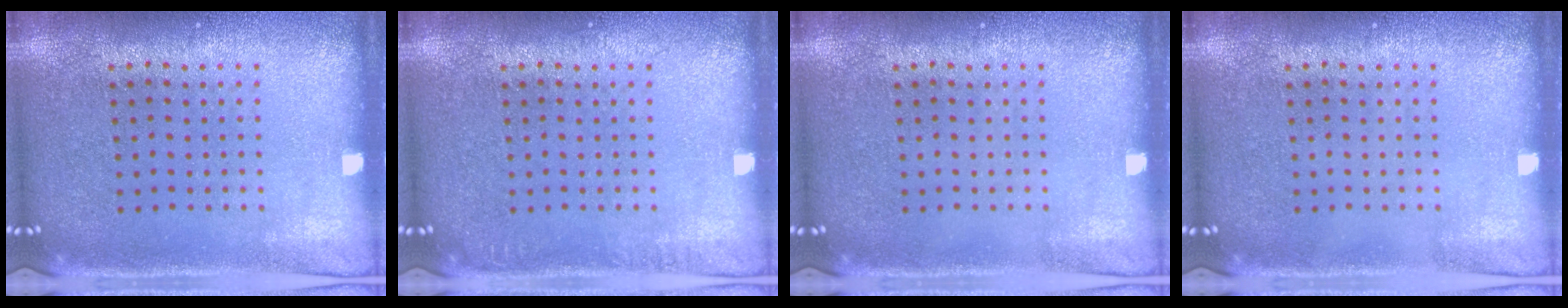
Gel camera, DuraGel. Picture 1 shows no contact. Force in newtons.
{"total": 0.5, "press": 0.5, "slide": 0.0}
{"total": 0.0}
{"total": 0.0}